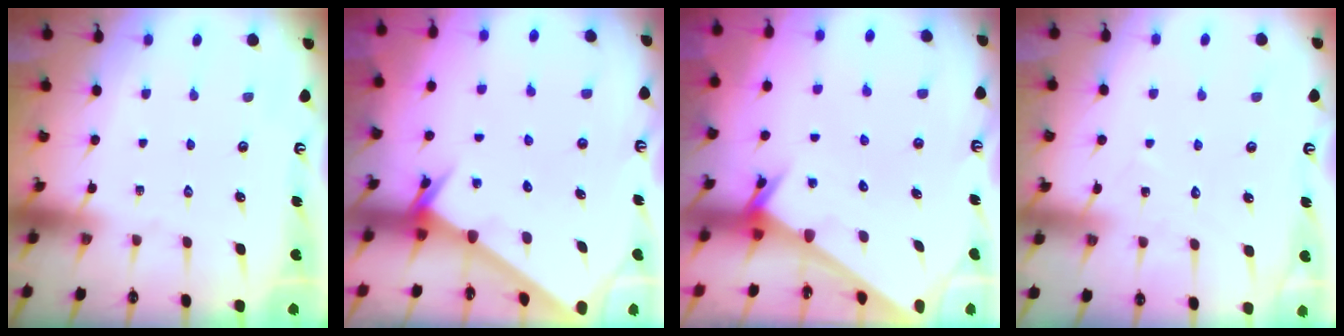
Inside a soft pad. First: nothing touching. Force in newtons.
{"total": 2.7, "press": 2.7, "slide": 0.2}
{"total": 1.9, "press": 1.9, "slide": 0.1}
{"total": 5.2, "press": 5.2, "slide": 0.4}